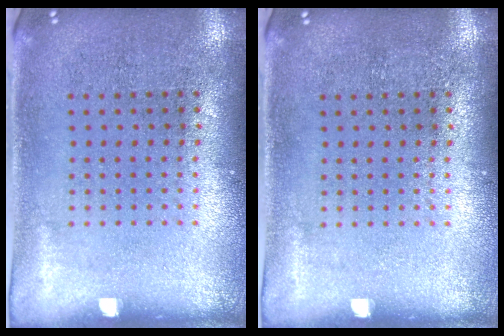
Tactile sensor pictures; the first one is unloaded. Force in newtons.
{"total": 0.0}